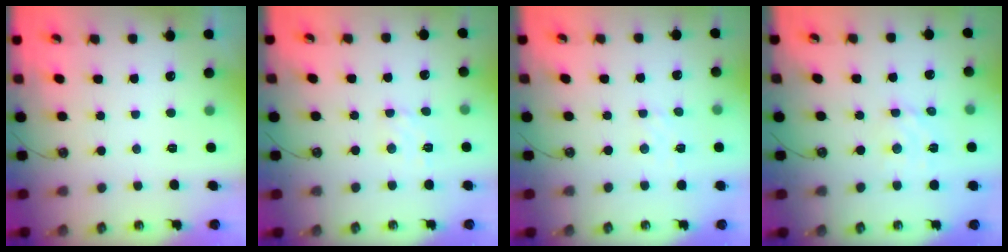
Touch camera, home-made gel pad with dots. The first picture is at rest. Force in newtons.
{"total": 5.5, "press": 5.4, "slide": 0.7}
{"total": 3.4, "press": 3.4, "slide": 0.5}
{"total": 5.1, "press": 5.0, "slide": 1.0}